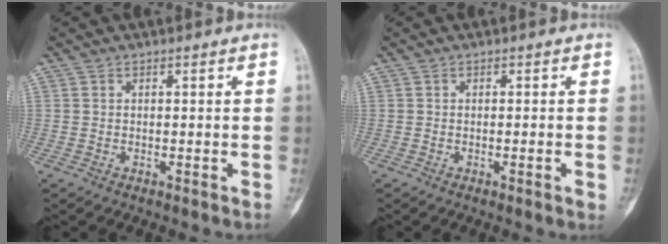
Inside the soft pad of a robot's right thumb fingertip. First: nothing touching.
{"total": 1.4, "force": [-0.5, 0.1, 1.3], "torque": [-0.018, 0.000, -0.005]}